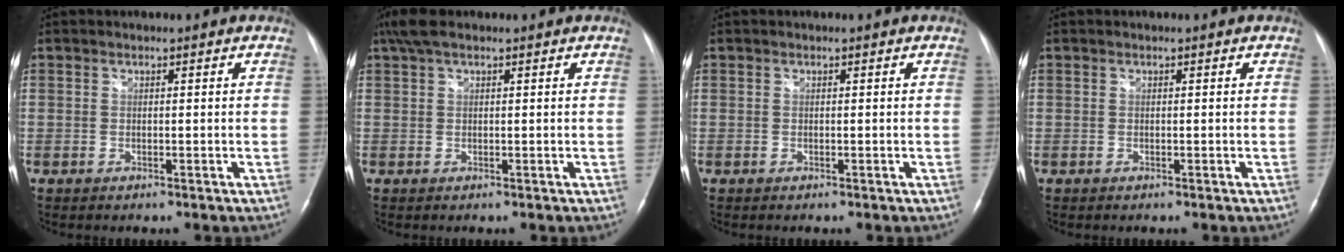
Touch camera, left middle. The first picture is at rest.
{"total": 3.9, "force": [2.7, 1.3, 2.5], "torque": [-0.057, 0.025, 0.052]}
{"total": 0.0}
{"total": 0.0}